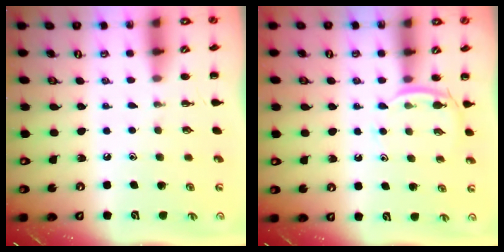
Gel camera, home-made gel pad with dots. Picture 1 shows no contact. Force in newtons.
{"total": 4.7, "press": 4.5, "slide": 1.4}